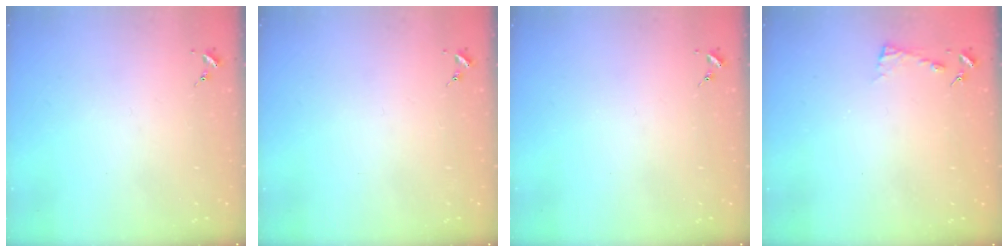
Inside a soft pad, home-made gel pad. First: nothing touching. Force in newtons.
{"total": 0.0}
{"total": 0.0}
{"total": 2.8, "press": 2.8, "slide": 0.3}